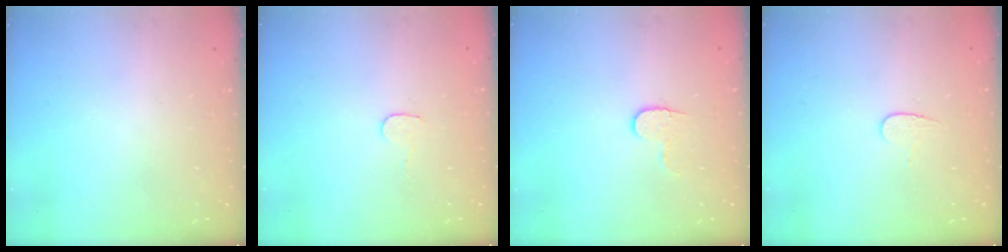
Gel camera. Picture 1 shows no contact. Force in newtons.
{"total": 4.5, "press": 4.5, "slide": 0.4}
{"total": 4.9, "press": 4.9, "slide": 0.5}
{"total": 3.8, "press": 3.8, "slide": 0.4}